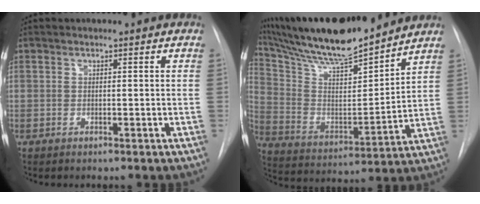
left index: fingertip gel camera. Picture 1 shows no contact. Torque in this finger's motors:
{"motor_torque": [0.14, -0.82, 0.37, 0.14]}